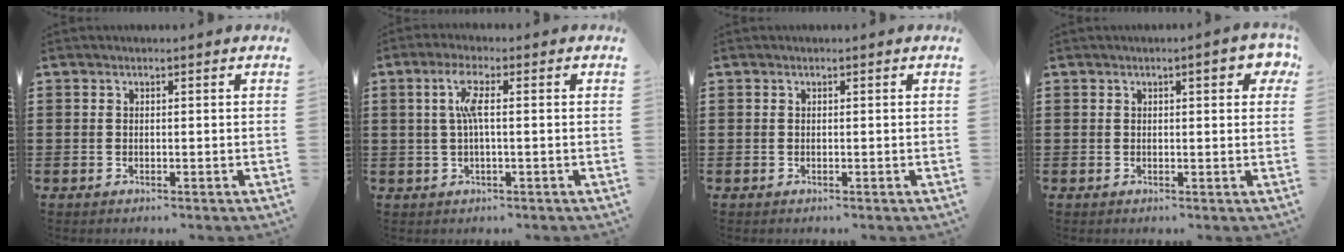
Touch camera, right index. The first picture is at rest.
{"total": 4.5, "force": [0.6, 0.6, 4.4], "torque": [-0.086, 0.004, 0.006]}
{"total": 0.0}
{"total": 3.0, "force": [1.1, 0.7, 2.8], "torque": [-0.039, 0.001, 0.013]}